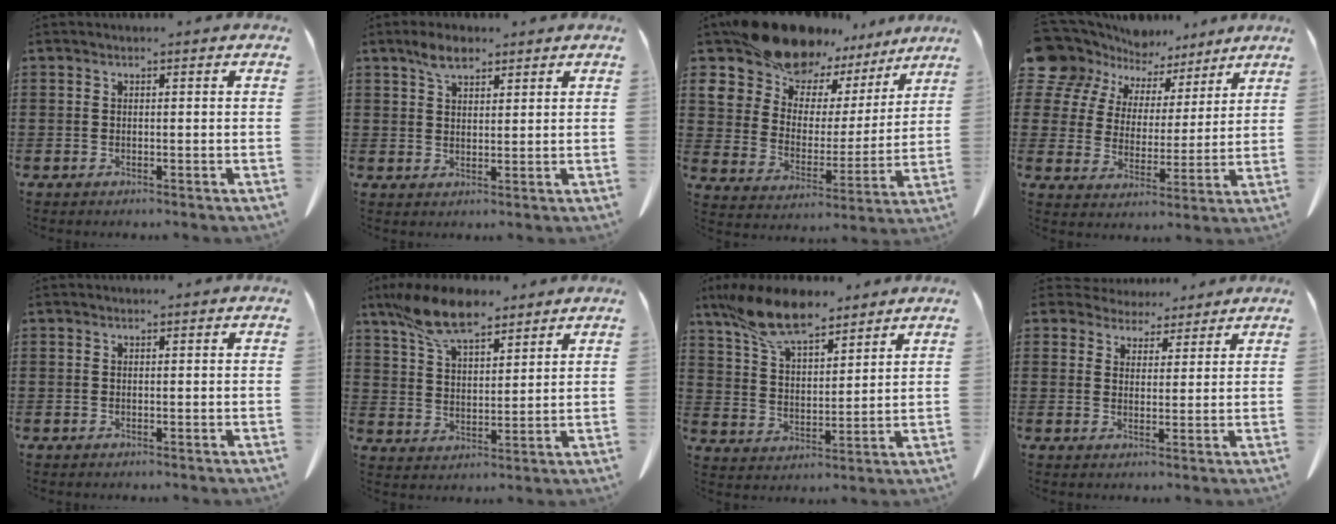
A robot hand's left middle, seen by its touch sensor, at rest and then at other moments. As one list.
[{"total": 4.0, "force": [2.9, 1.8, 2.1], "torque": [-0.039, 0.004, 0.051]}, {"total": 14.4, "force": [12.7, 5.8, 3.4], "torque": [-0.124, -0.088, 0.231]}, {"total": 8.3, "force": [6.6, 4.9, 0.7], "torque": [-0.060, -0.033, 0.126]}, {"total": 0.0}, {"total": 10.5, "force": [8.1, 3.7, 5.6], "torque": [-0.131, -0.009, 0.154]}, {"total": 11.7, "force": [9.1, 3.6, 6.3], "torque": [-0.148, -0.018, 0.171]}, {"total": 3.9, "force": [3.6, 1.4, 0.0], "torque": [-0.015, -0.007, 0.070]}]